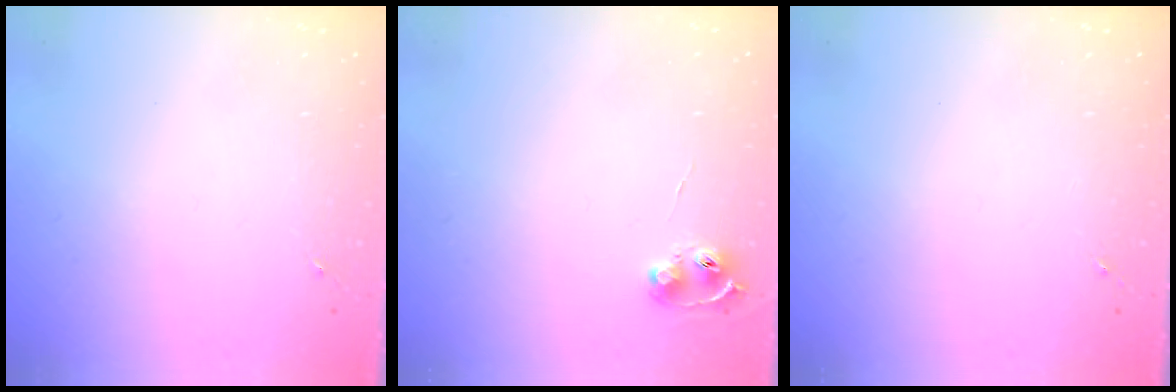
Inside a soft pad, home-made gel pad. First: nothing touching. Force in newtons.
{"total": 6.4, "press": 6.4, "slide": 0.7}
{"total": 0.0}